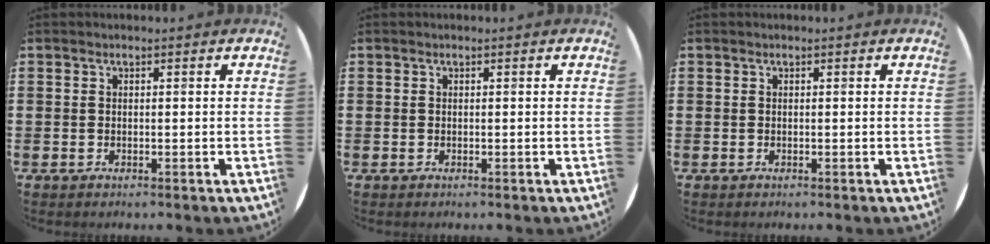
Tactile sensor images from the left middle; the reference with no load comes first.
{"total": 0.0}
{"total": 0.0}